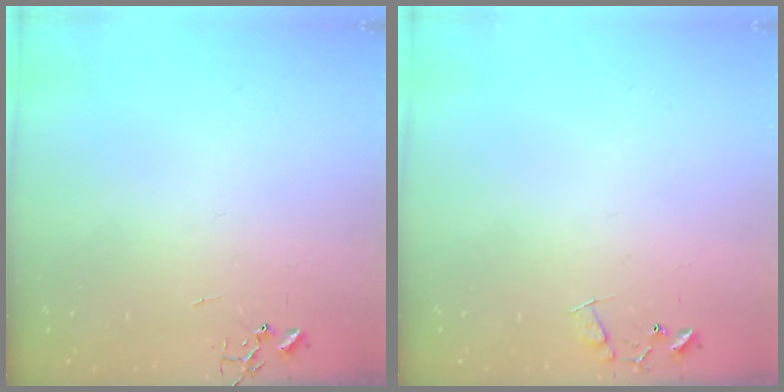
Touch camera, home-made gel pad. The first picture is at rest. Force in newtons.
{"total": 8.1, "press": 8.1, "slide": 0.5}